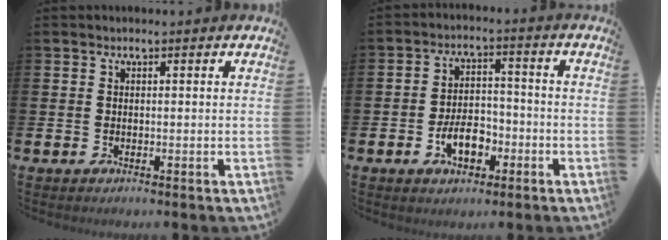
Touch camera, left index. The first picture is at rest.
{"total": 5.5, "force": [-2.3, 3.2, 3.8], "torque": [-0.050, 0.005, -0.044]}